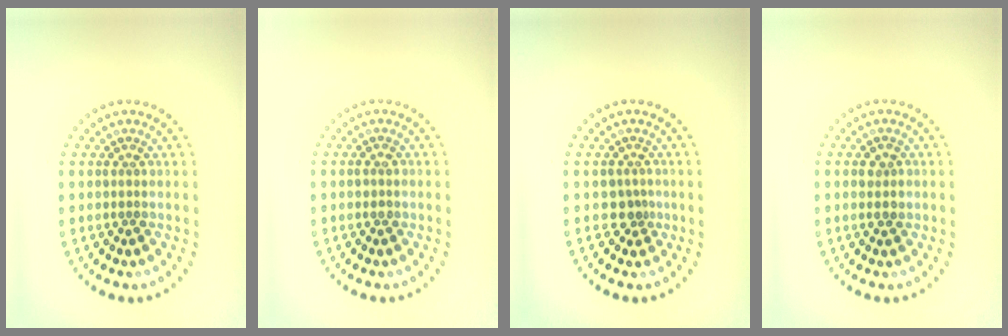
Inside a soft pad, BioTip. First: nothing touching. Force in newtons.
{"total": 0.8, "press": 0.7, "slide": 0.3}
{"total": 1.7, "press": 1.2, "slide": 1.1}
{"total": 1.4, "press": 1.4, "slide": 0.3}